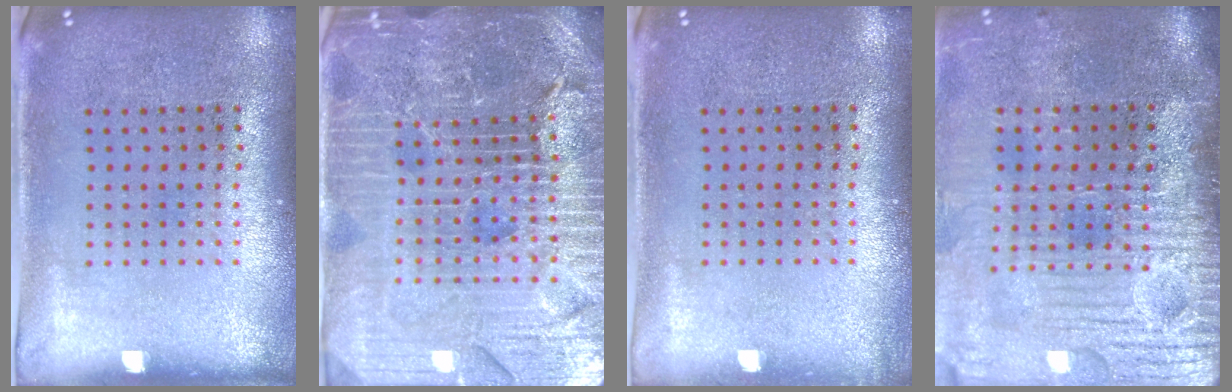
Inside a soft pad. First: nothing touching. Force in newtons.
{"total": 5.9, "press": 5.3, "slide": 2.7}
{"total": 0.5, "press": 0.5, "slide": 0.1}
{"total": 4.7, "press": 4.0, "slide": 2.4}